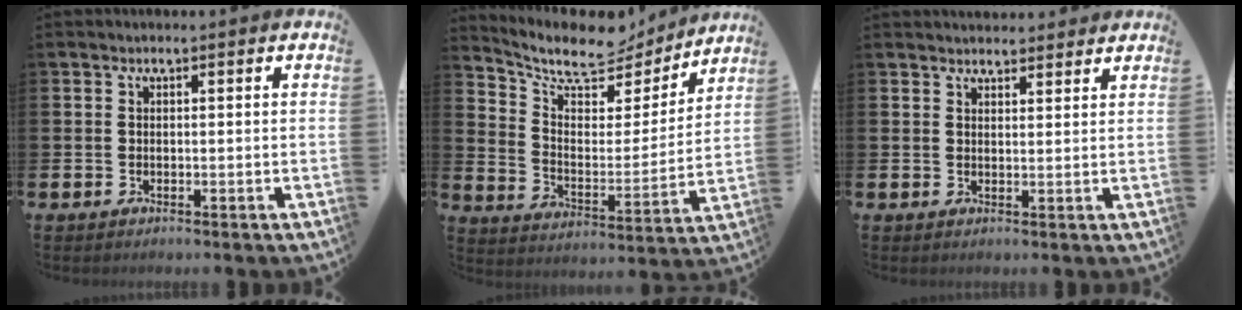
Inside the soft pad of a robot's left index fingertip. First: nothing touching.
{"total": 9.0, "force": [7.9, 3.2, 3.0], "torque": [-0.090, -0.057, 0.133]}
{"total": 2.4, "force": [2.3, 0.5, -0.2], "torque": [0.013, -0.017, 0.041]}